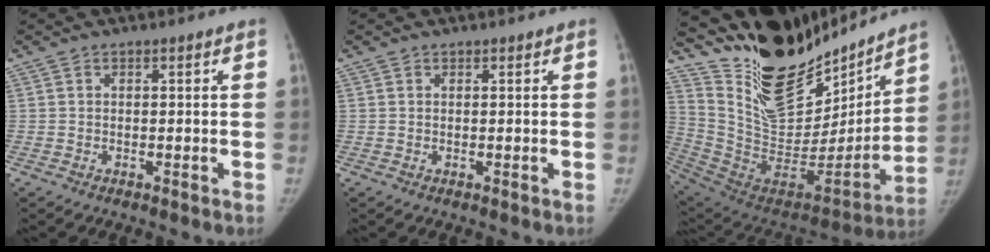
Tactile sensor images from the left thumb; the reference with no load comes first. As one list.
[{"total": 0.0}, {"total": 29.2, "force": [22.6, 12.4, 13.6], "torque": [-0.195, -0.111, 0.383]}]